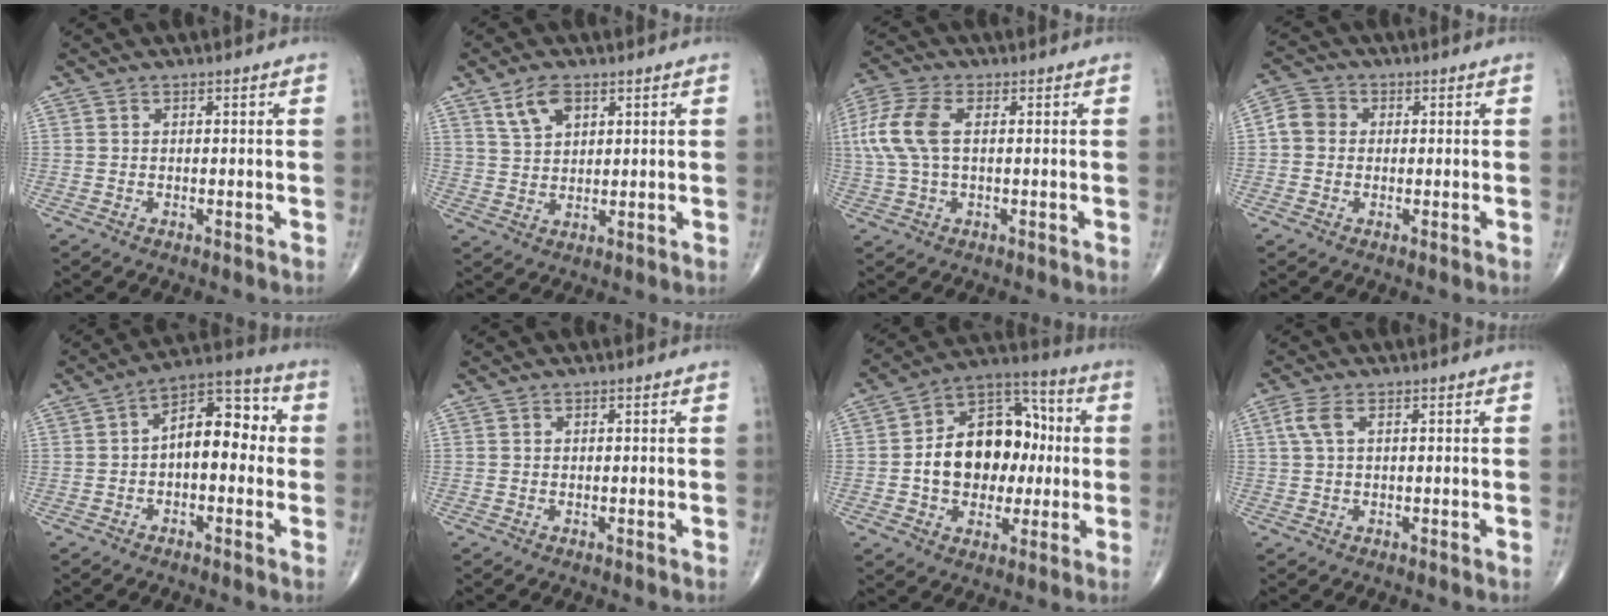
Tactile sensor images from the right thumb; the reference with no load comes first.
{"total": 5.8, "force": [3.2, 3.1, 3.7], "torque": [-0.061, -0.013, 0.066]}
{"total": 10.2, "force": [1.5, 5.4, 8.5], "torque": [-0.217, 0.020, 0.029]}
{"total": 4.5, "force": [0.1, 4.0, 2.1], "torque": [-0.030, 0.012, -0.007]}
{"total": 11.2, "force": [-0.1, 6.2, 9.3], "torque": [-0.110, 0.038, -0.013]}
{"total": 0.0}
{"total": 18.3, "force": [0.0, 12.8, 13.1], "torque": [-0.161, 0.036, -0.002]}
{"total": 3.1, "force": [1.0, 1.3, 2.6], "torque": [-0.077, 0.014, 0.021]}